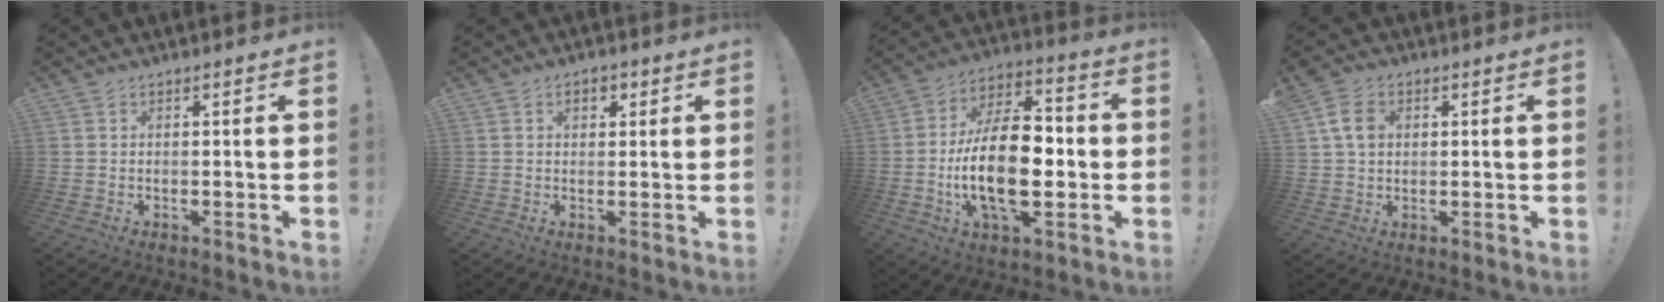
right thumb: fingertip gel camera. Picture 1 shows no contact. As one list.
[{"total": 3.4, "force": [1.3, 2.3, 2.1], "torque": [-0.021, 0.001, 0.018]}, {"total": 21.0, "force": [-3.2, 10.6, 17.8], "torque": [-0.329, 0.003, -0.057]}, {"total": 7.0, "force": [1.9, 5.2, 4.3], "torque": [-0.073, 0.005, 0.037]}]